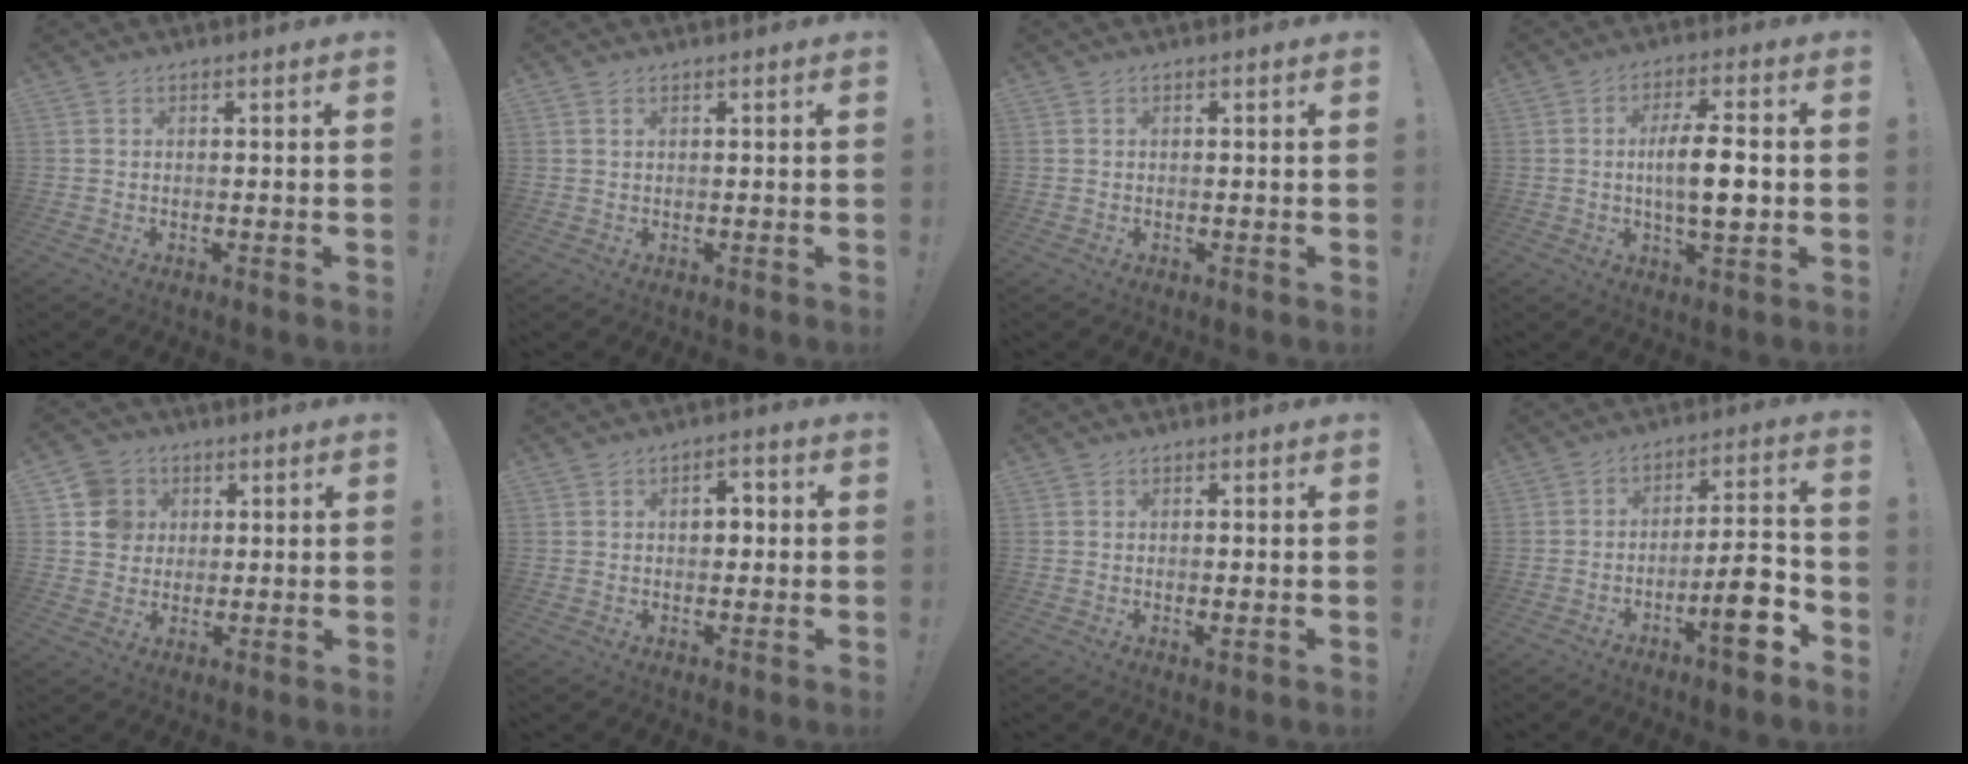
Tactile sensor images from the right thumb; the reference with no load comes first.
{"total": 0.7, "force": [0.5, 0.3, 0.4], "torque": [-0.009, 0.001, 0.009]}
{"total": 0.0}
{"total": 10.7, "force": [-0.8, 2.7, 10.3], "torque": [-0.181, 0.004, -0.021]}
{"total": 8.6, "force": [2.3, 8.0, 2.1], "torque": [-0.024, -0.008, 0.049]}
{"total": 4.3, "force": [0.1, 3.1, 3.0], "torque": [-0.030, 0.003, -0.007]}
{"total": 1.5, "force": [-0.1, 0.1, 1.5], "torque": [-0.027, 0.000, -0.003]}
{"total": 13.5, "force": [-6.5, 3.0, 11.4], "torque": [-0.152, 0.031, -0.101]}